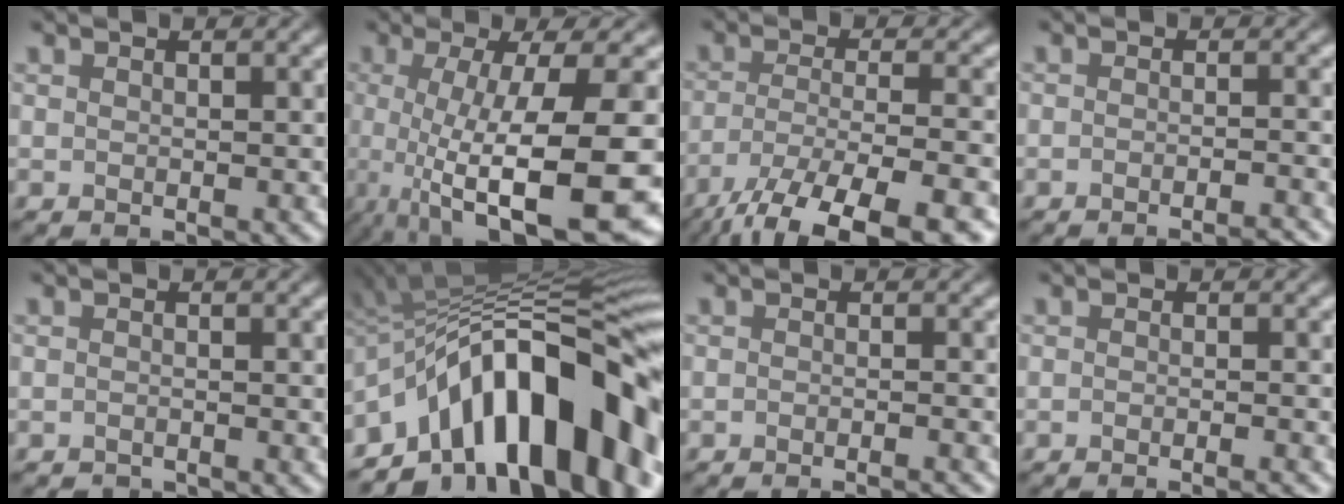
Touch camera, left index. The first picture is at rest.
{"total": 13.9, "force": [-3.0, 3.1, 13.2], "torque": [-0.189, -0.010, -0.040]}
{"total": 11.5, "force": [-8.2, 2.5, 7.7], "torque": [-0.126, -0.014, -0.134]}
{"total": 2.4, "force": [-1.9, 0.3, 1.5], "torque": [-0.010, 0.002, -0.036]}
{"total": 1.3, "force": [-1.2, 0.0, -0.2], "torque": [0.002, -0.008, -0.024]}
{"total": 16.0, "force": [-6.3, 7.4, 12.7], "torque": [-0.145, 0.042, -0.117]}
{"total": 1.9, "force": [-1.5, 0.3, 1.2], "torque": [-0.003, -0.003, -0.029]}
{"total": 2.2, "force": [-1.4, 0.4, 1.6], "torque": [-0.009, -0.004, -0.027]}